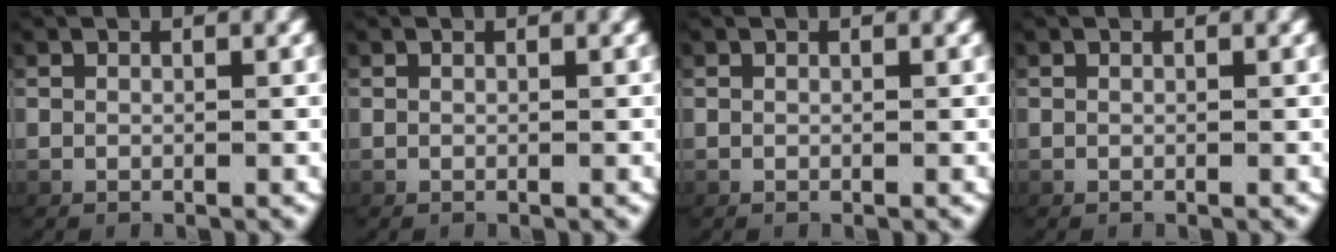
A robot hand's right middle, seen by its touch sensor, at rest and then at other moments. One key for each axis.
{"total": 0.0}
{"total": 0.0}
{"total": 0.0}